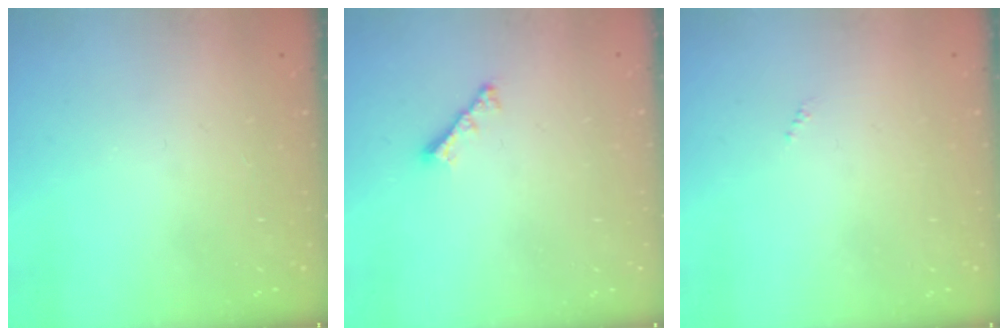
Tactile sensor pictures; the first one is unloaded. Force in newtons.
{"total": 2.8, "press": 2.7, "slide": 0.6}
{"total": 0.0}